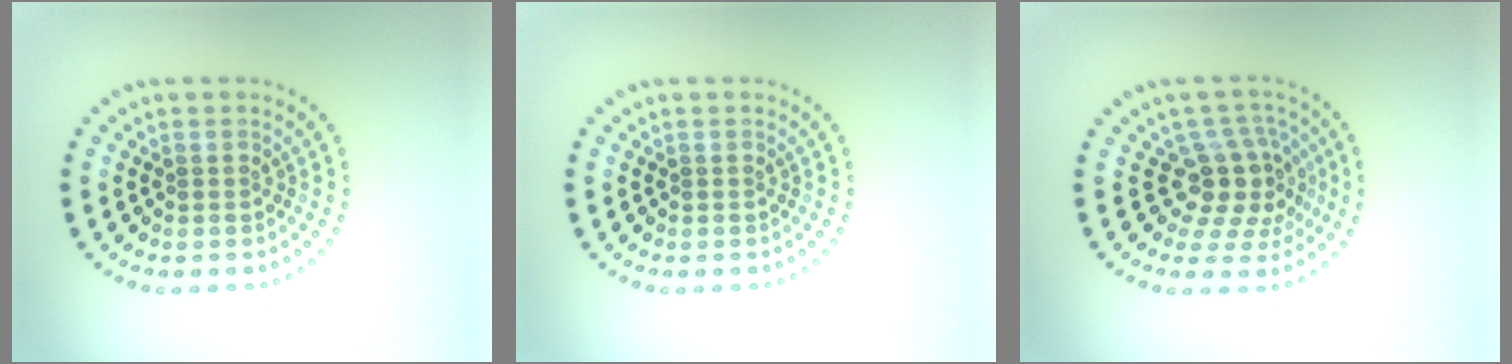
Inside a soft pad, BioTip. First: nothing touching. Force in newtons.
{"total": 0.0}
{"total": 4.4, "press": 3.2, "slide": 3.0}